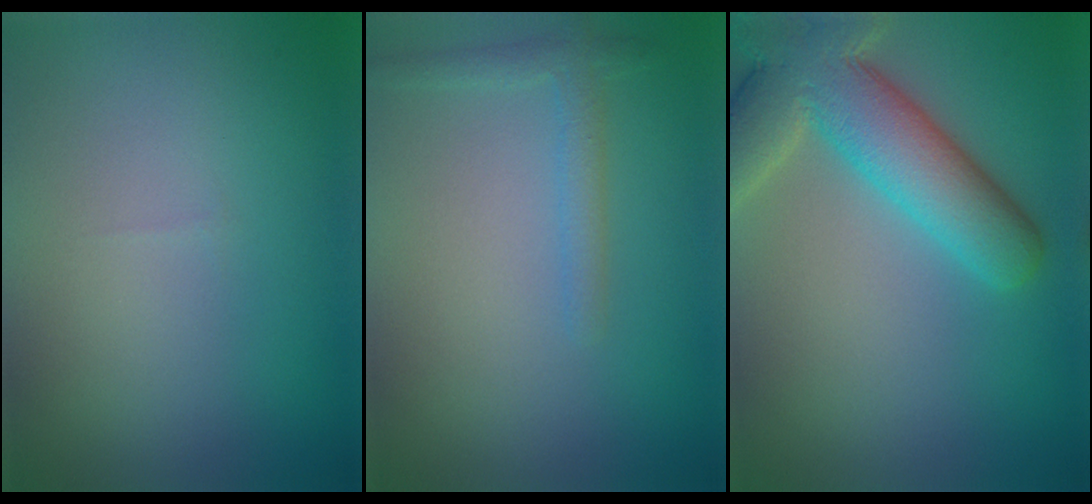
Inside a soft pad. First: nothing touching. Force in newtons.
{"total": 1.7, "press": 1.7, "slide": 0.1}
{"total": 9.1, "press": 9.0, "slide": 0.7}